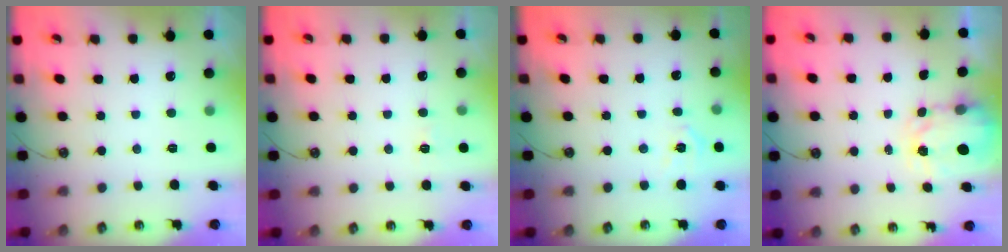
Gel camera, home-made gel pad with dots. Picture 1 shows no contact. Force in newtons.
{"total": 5.3, "press": 5.2, "slide": 0.6}
{"total": 4.4, "press": 4.4, "slide": 0.5}
{"total": 3.5, "press": 3.5, "slide": 0.4}